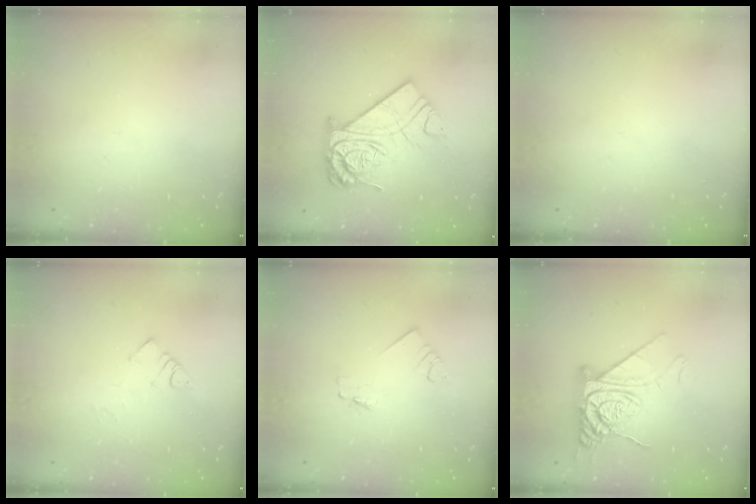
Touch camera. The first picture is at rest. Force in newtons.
{"total": 18.2, "press": 18.1, "slide": 1.6}
{"total": 0.0}
{"total": 4.0, "press": 4.0, "slide": 0.4}
{"total": 1.6, "press": 1.6, "slide": 0.1}
{"total": 14.4, "press": 14.4, "slide": 1.3}